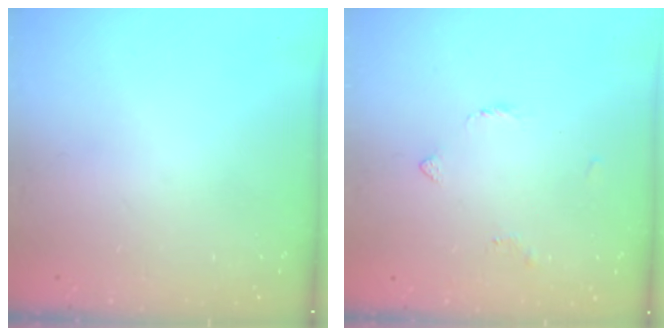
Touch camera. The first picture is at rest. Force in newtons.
{"total": 2.8, "press": 2.7, "slide": 0.7}